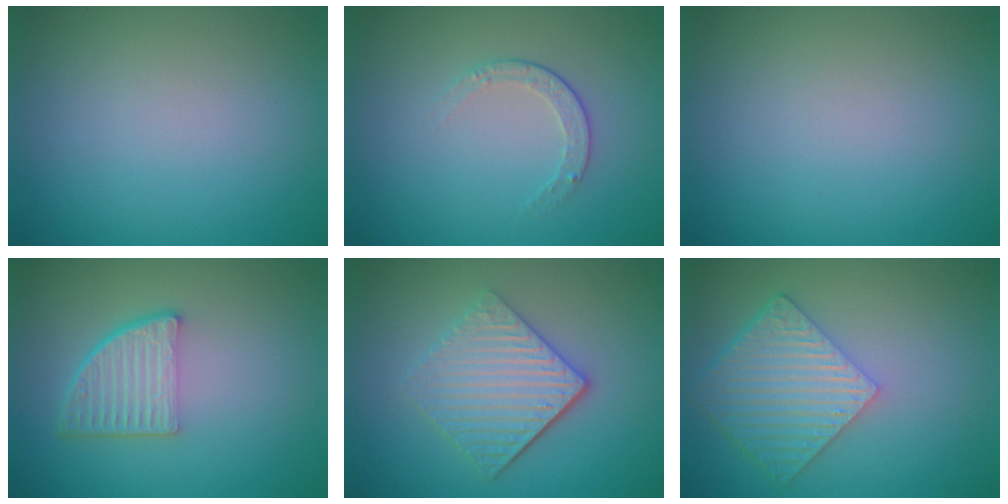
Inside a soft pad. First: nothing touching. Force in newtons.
{"total": 1.6, "press": 1.2, "slide": 1.1}
{"total": 0.0}
{"total": 4.5, "press": 3.2, "slide": 3.2}
{"total": 5.0, "press": 3.7, "slide": 3.4}
{"total": 6.1, "press": 4.5, "slide": 4.1}